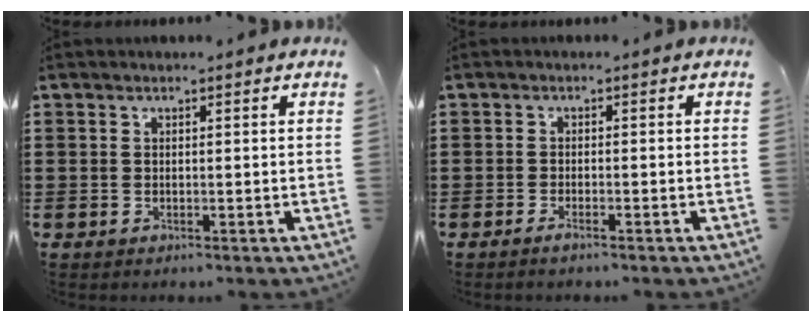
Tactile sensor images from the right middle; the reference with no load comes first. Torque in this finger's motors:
{"motor_torque": [2.14, 0.00, -0.04, 0.00]}